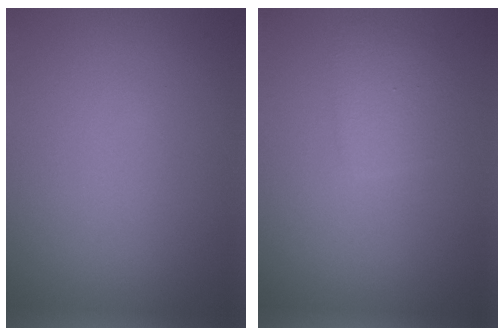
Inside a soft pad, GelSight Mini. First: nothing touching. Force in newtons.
{"total": 2.2, "press": 2.2, "slide": 0.1}